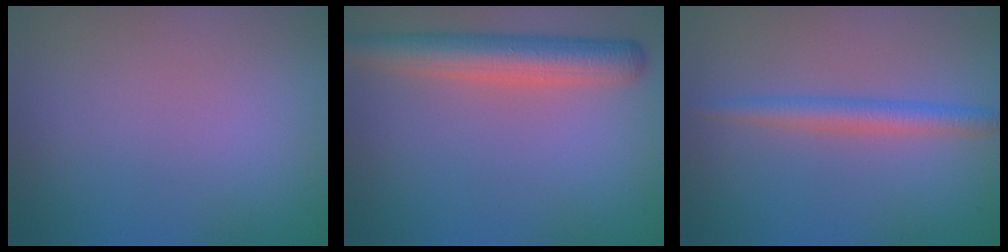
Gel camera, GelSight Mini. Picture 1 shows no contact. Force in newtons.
{"total": 4.7, "press": 4.7, "slide": 0.2}
{"total": 2.3, "press": 2.3, "slide": 0.0}